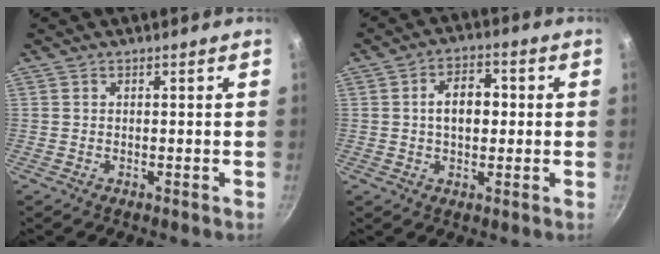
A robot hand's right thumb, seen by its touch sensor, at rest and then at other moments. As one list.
[{"total": 7.5, "force": [0.4, 4.9, 5.7], "torque": [-0.063, 0.018, 0.001]}]